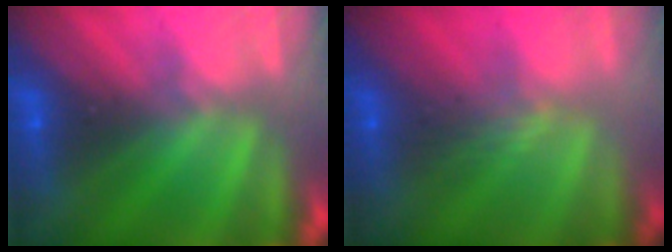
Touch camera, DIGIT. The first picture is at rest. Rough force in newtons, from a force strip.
{"total": 2.8}